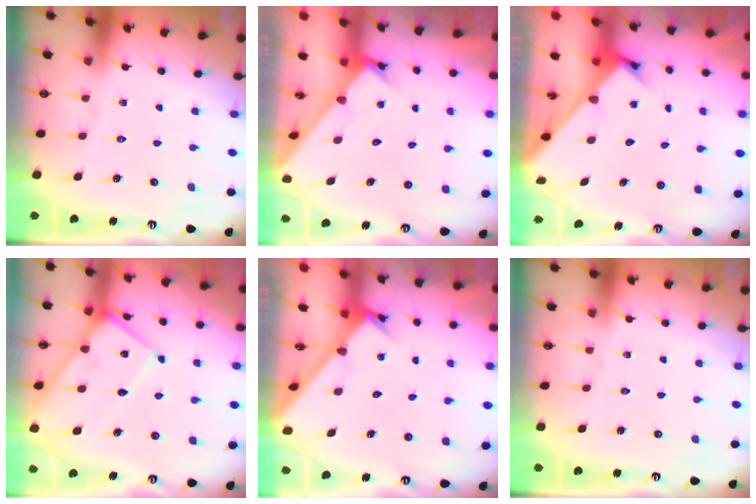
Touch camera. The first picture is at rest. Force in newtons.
{"total": 1.7, "press": 1.7, "slide": 0.1}
{"total": 2.9, "press": 2.9, "slide": 0.2}
{"total": 10.2, "press": 10.1, "slide": 1.1}
{"total": 2.4, "press": 2.4, "slide": 0.1}
{"total": 0.0}